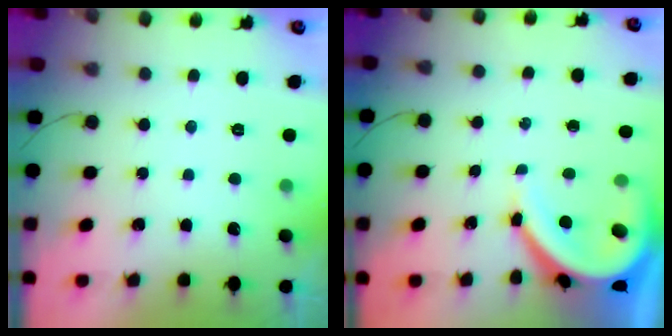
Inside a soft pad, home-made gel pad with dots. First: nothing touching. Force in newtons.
{"total": 9.7, "press": 9.6, "slide": 1.0}